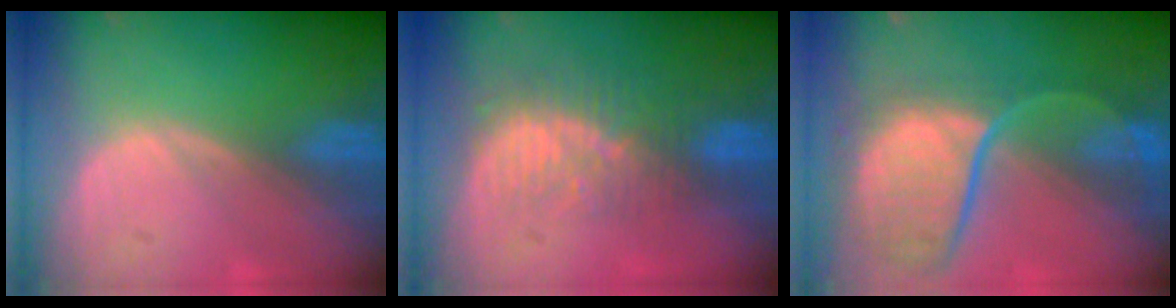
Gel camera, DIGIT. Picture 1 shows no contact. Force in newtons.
{"total": 8.5, "press": 7.6, "slide": 3.7}
{"total": 11.3, "press": 9.9, "slide": 5.5}